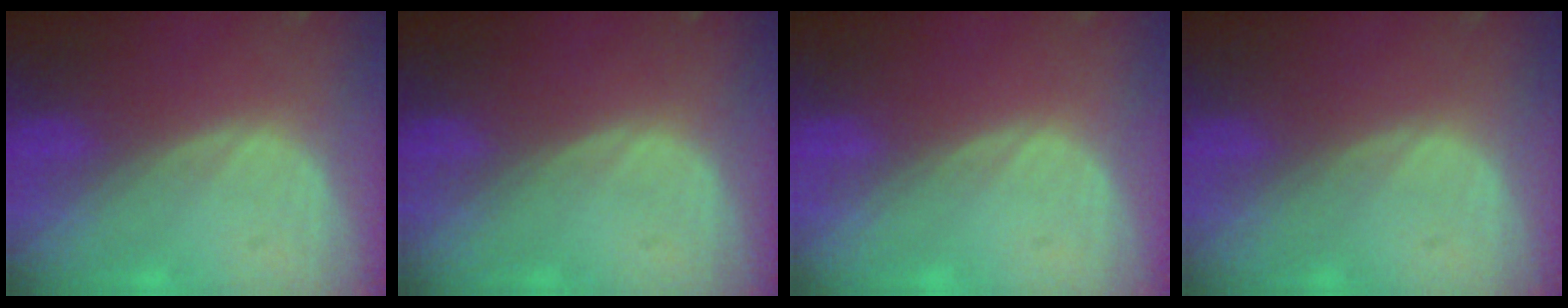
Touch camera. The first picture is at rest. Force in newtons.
{"total": 0.0}
{"total": 0.0}
{"total": 0.0}